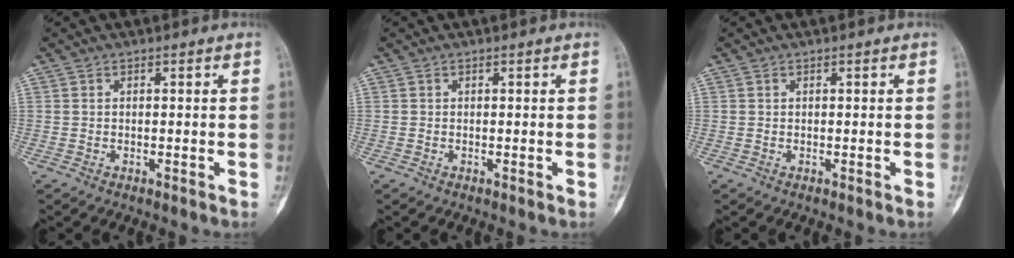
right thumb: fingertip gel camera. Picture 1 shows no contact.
{"total": 0.0}
{"total": 0.0}